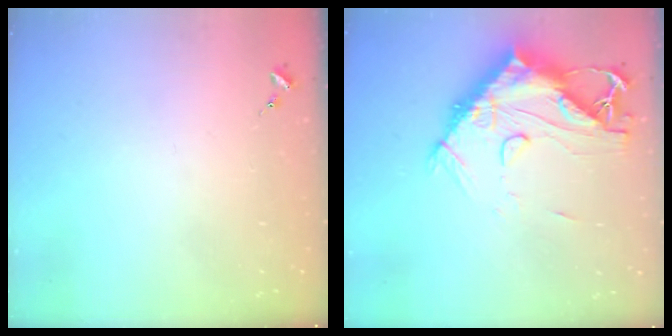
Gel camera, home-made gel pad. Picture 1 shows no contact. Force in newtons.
{"total": 18.5, "press": 18.4, "slide": 1.9}